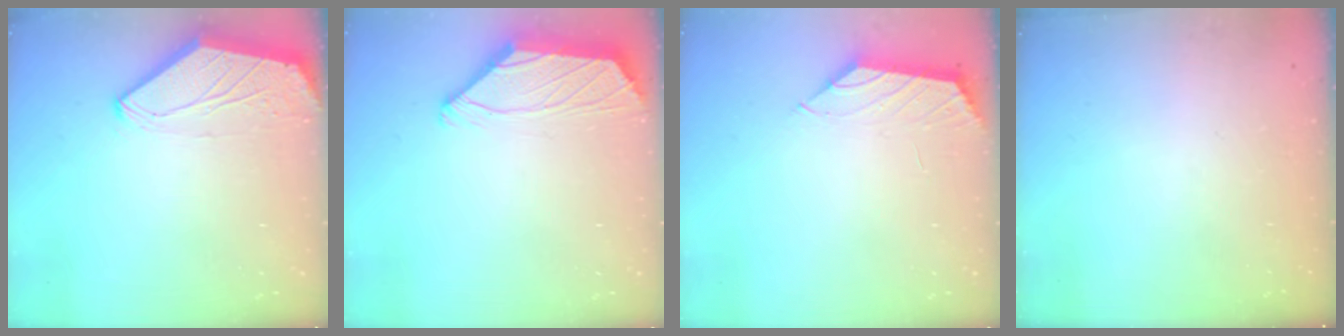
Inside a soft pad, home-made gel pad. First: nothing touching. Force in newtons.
{"total": 2.1, "press": 2.0, "slide": 0.8}
{"total": 1.4, "press": 1.3, "slide": 0.5}
{"total": 0.0}